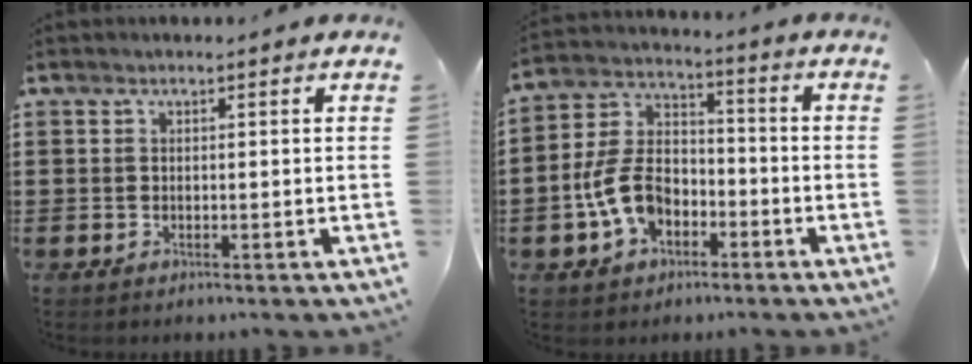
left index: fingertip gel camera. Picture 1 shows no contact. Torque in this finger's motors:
{"motor_torque": [1.48, 0.65, 0.59, 0.19]}